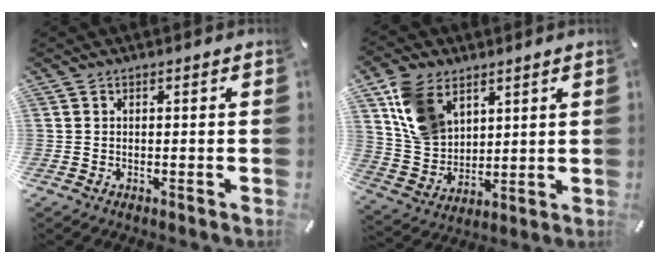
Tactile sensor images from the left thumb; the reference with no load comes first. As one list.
[{"total": 12.1, "force": [6.2, 8.8, 5.6], "torque": [-0.132, -0.016, 0.121]}]